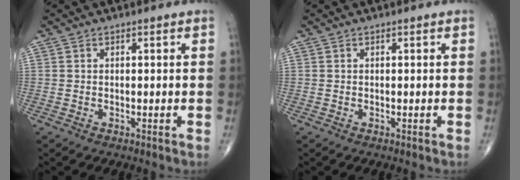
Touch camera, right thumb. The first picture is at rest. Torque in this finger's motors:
{"motor_torque": [0.00, 0.00, 0.00, 0.00, 0.00]}